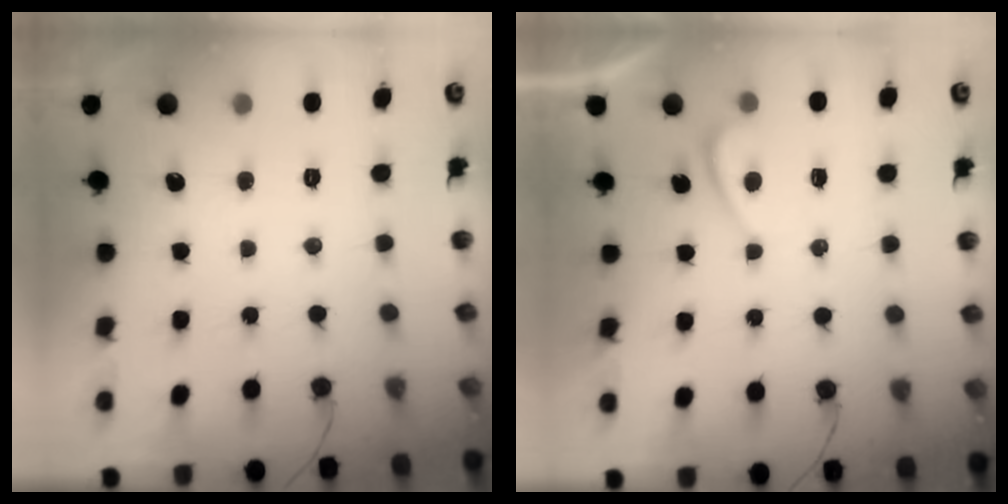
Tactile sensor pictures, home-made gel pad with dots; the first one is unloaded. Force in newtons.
{"total": 0.0}